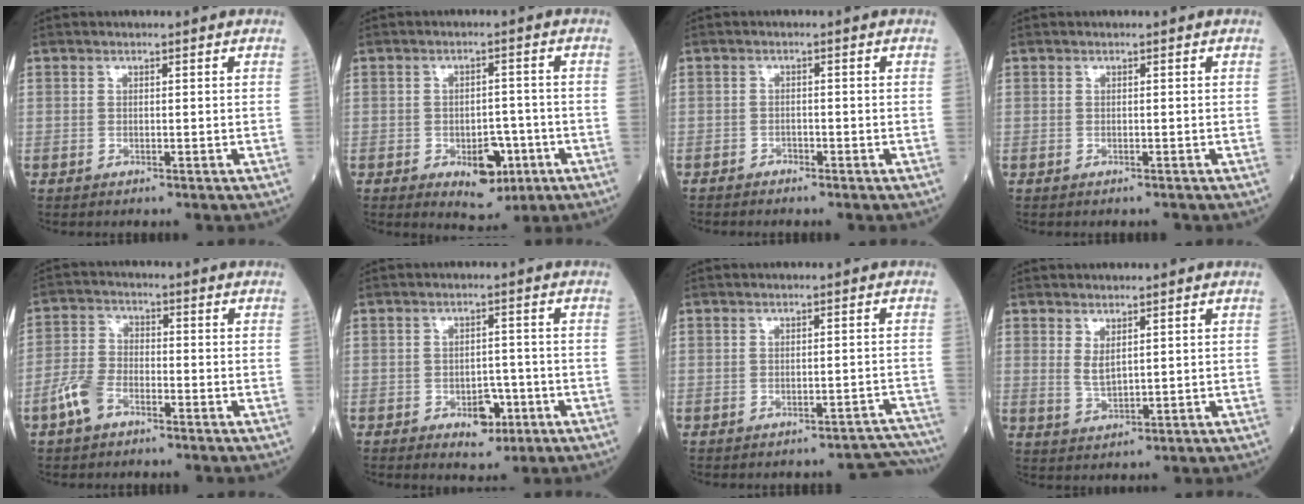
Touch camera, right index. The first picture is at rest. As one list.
[{"total": 6.3, "force": [-2.5, 3.4, 4.6], "torque": [-0.058, 0.000, -0.026]}, {"total": 1.0, "force": [-0.9, 0.4, 0.1], "torque": [-0.001, 0.003, -0.019]}, {"total": 0.0}, {"total": 5.6, "force": [-3.4, 2.9, 3.4], "torque": [-0.088, 0.007, -0.071]}, {"total": 4.4, "force": [-2.0, 2.7, 2.9], "torque": [-0.034, 0.006, -0.022]}, {"total": 5.4, "force": [-5.2, 1.0, -0.4], "torque": [0.027, 0.026, -0.052]}, {"total": 2.8, "force": [1.3, 1.0, 2.3], "torque": [-0.048, -0.006, 0.033]}]